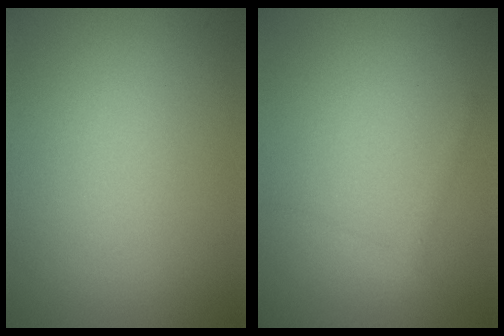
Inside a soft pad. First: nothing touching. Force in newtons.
{"total": 1.3, "press": 1.2, "slide": 0.1}